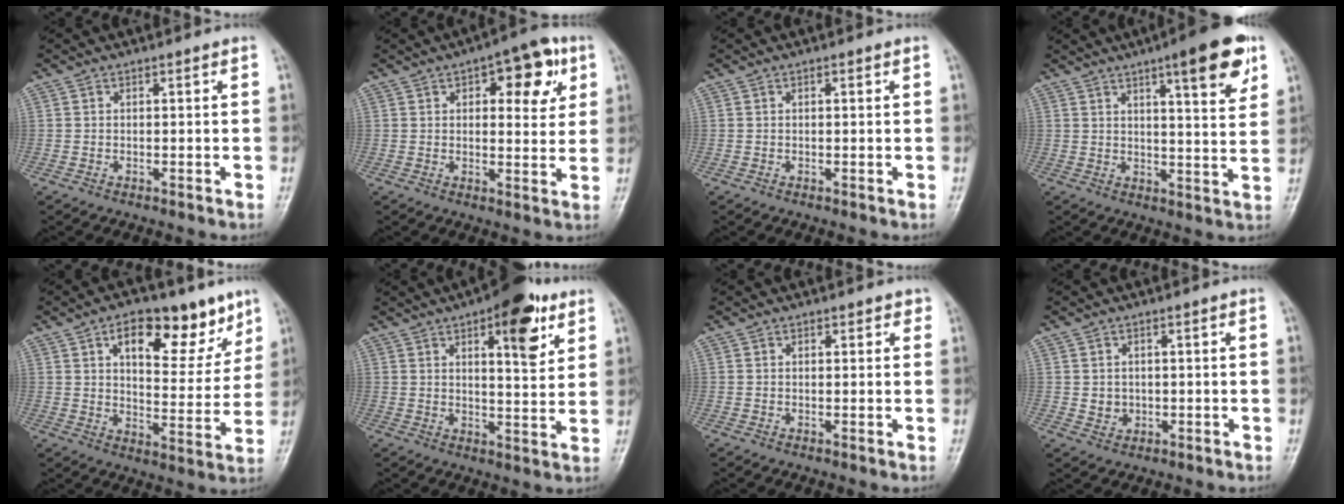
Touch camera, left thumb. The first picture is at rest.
{"total": 11.3, "force": [4.5, 5.3, 8.9], "torque": [-0.072, -0.008, 0.051]}
{"total": 0.5, "force": [0.2, 0.2, 0.4], "torque": [-0.005, 0.001, 0.003]}
{"total": 12.4, "force": [6.8, 2.7, 10.1], "torque": [-0.119, -0.029, 0.089]}
{"total": 16.5, "force": [9.1, 8.1, 11.1], "torque": [-0.104, -0.036, 0.137]}
{"total": 12.8, "force": [6.4, 4.8, 10.0], "torque": [-0.105, -0.026, 0.083]}
{"total": 1.5, "force": [1.0, 0.9, 0.6], "torque": [0.008, -0.003, 0.007]}
{"total": 2.6, "force": [0.1, 2.4, 1.0], "torque": [-0.007, 0.000, 0.008]}